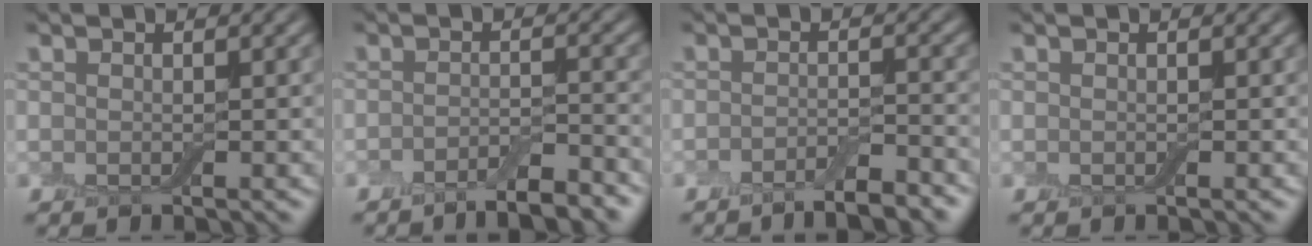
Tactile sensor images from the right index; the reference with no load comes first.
{"total": 3.9, "force": [-3.1, 0.7, 2.3], "torque": [-0.034, 0.003, -0.050]}
{"total": 3.5, "force": [-2.8, 0.6, 2.0], "torque": [-0.031, 0.002, -0.046]}
{"total": 0.0}